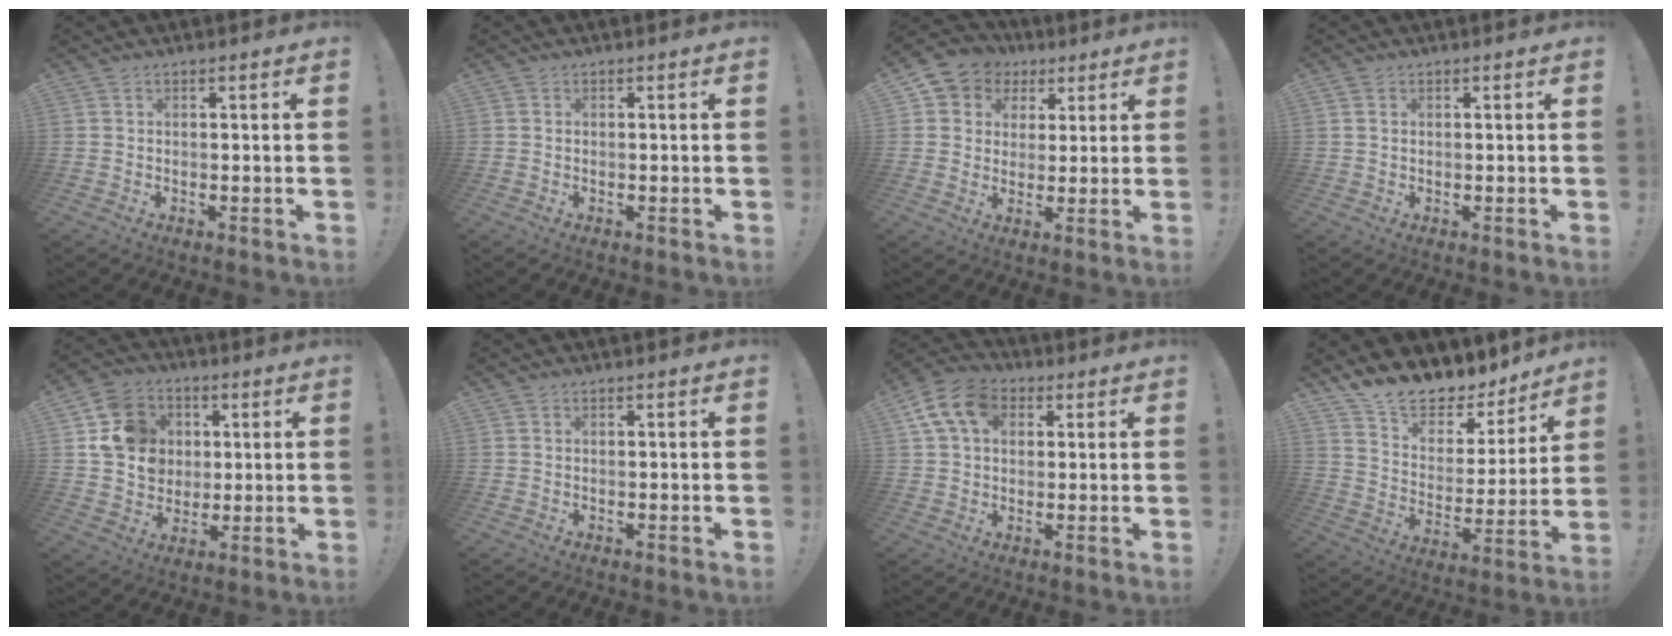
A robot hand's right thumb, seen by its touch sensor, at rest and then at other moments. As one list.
[{"total": 0.0}, {"total": 7.2, "force": [2.0, 6.7, 1.7], "torque": [-0.031, -0.007, 0.047]}, {"total": 1.0, "force": [0.4, 0.7, 0.5], "torque": [-0.017, 0.005, 0.009]}, {"total": 14.4, "force": [3.4, 12.6, 6.2], "torque": [-0.093, 0.000, 0.074]}, {"total": 0.0}, {"total": 12.4, "force": [4.5, 8.9, 7.5], "torque": [-0.141, 0.000, 0.091]}, {"total": 12.2, "force": [11.1, 3.9, 3.2], "torque": [-0.074, -0.096, 0.199]}]